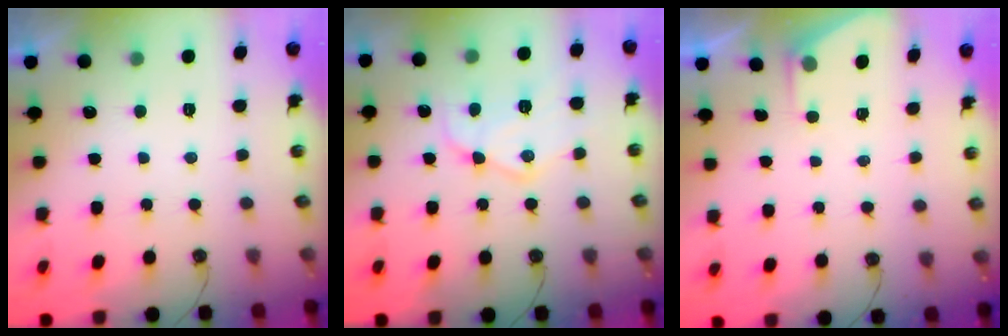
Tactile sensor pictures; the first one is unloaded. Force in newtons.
{"total": 13.3, "press": 13.3, "slide": 1.1}
{"total": 2.3, "press": 2.3, "slide": 0.3}